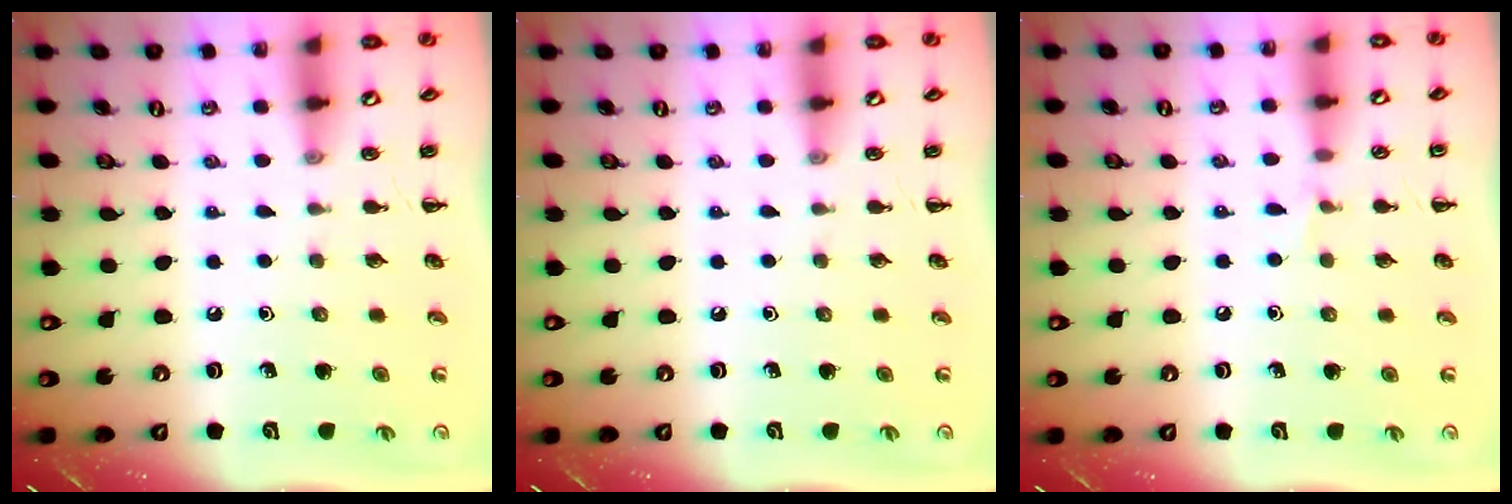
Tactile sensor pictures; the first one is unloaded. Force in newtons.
{"total": 0.0}
{"total": 3.7, "press": 3.6, "slide": 1.1}